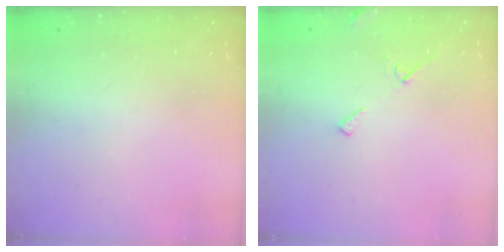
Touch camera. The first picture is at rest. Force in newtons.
{"total": 5.3, "press": 5.3, "slide": 0.5}